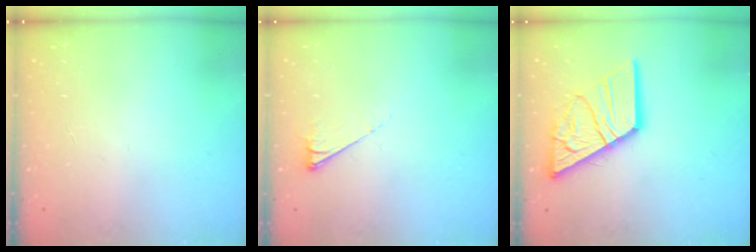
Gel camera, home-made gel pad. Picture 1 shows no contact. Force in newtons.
{"total": 4.1, "press": 4.0, "slide": 0.6}
{"total": 18.5, "press": 18.4, "slide": 1.9}